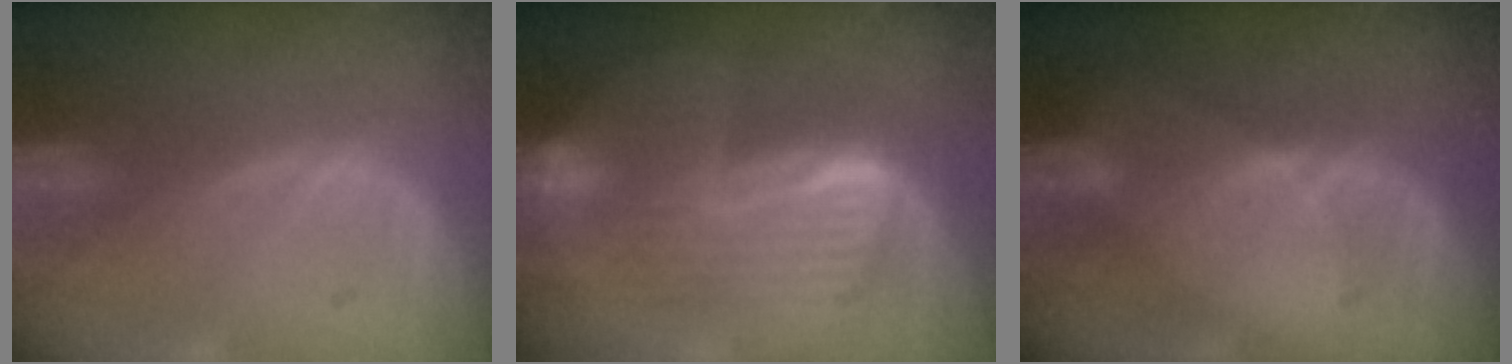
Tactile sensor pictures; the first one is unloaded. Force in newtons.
{"total": 8.5, "press": 8.4, "slide": 0.9}
{"total": 3.0, "press": 2.6, "slide": 1.5}